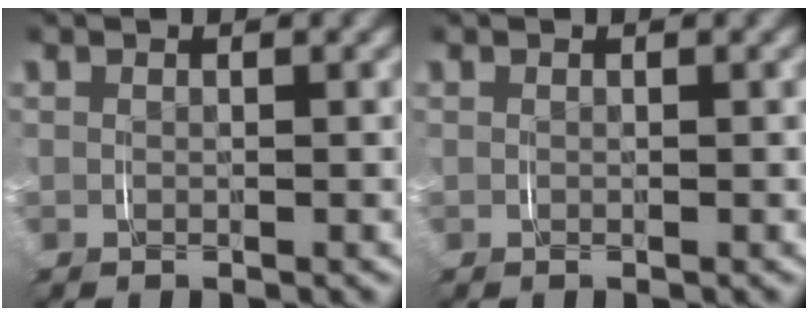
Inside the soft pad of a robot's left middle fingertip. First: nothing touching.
{"total": 0.0}